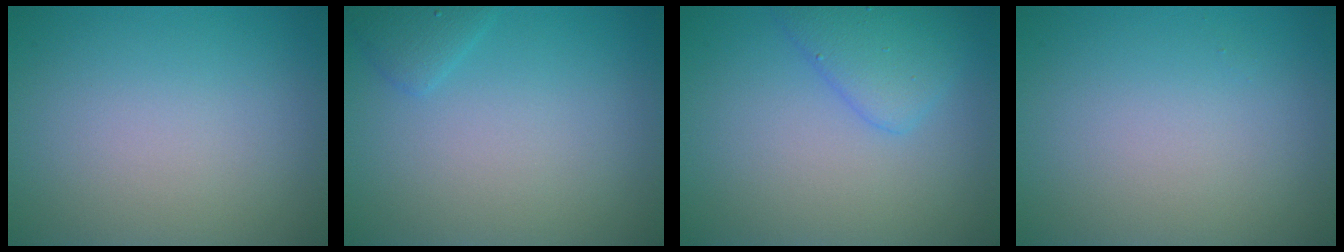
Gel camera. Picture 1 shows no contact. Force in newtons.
{"total": 1.3, "press": 1.3, "slide": 0.2}
{"total": 3.1, "press": 3.1, "slide": 0.1}
{"total": 0.0}